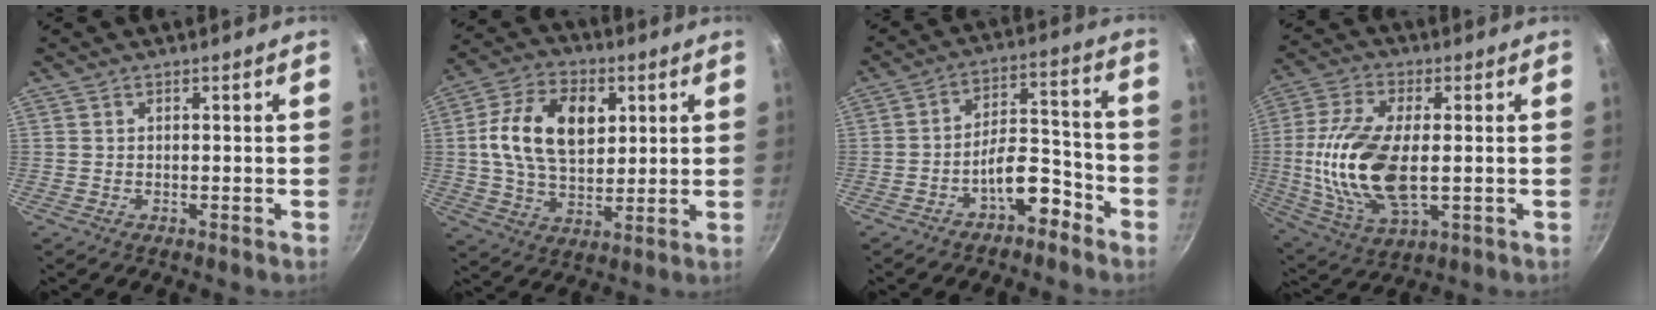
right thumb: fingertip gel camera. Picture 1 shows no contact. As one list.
[{"total": 15.9, "force": [3.6, 10.3, 11.6], "torque": [-0.183, 0.001, 0.055]}, {"total": 8.9, "force": [-5.5, 4.0, 5.7], "torque": [-0.060, 0.071, -0.080]}, {"total": 18.0, "force": [-0.3, 8.8, 15.7], "torque": [-0.318, -0.002, -0.006]}]